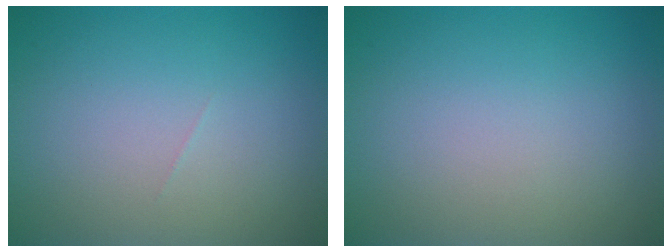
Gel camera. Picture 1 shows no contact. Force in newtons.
{"total": 0.0}